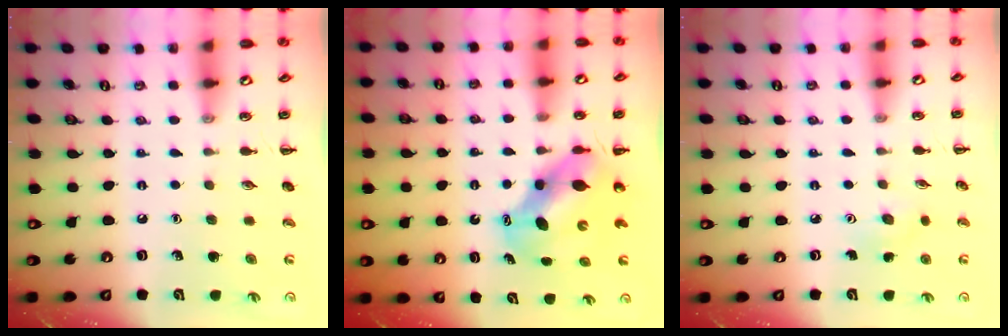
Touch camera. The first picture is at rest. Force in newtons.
{"total": 6.7, "press": 6.6, "slide": 1.2}
{"total": 3.1, "press": 3.0, "slide": 0.8}